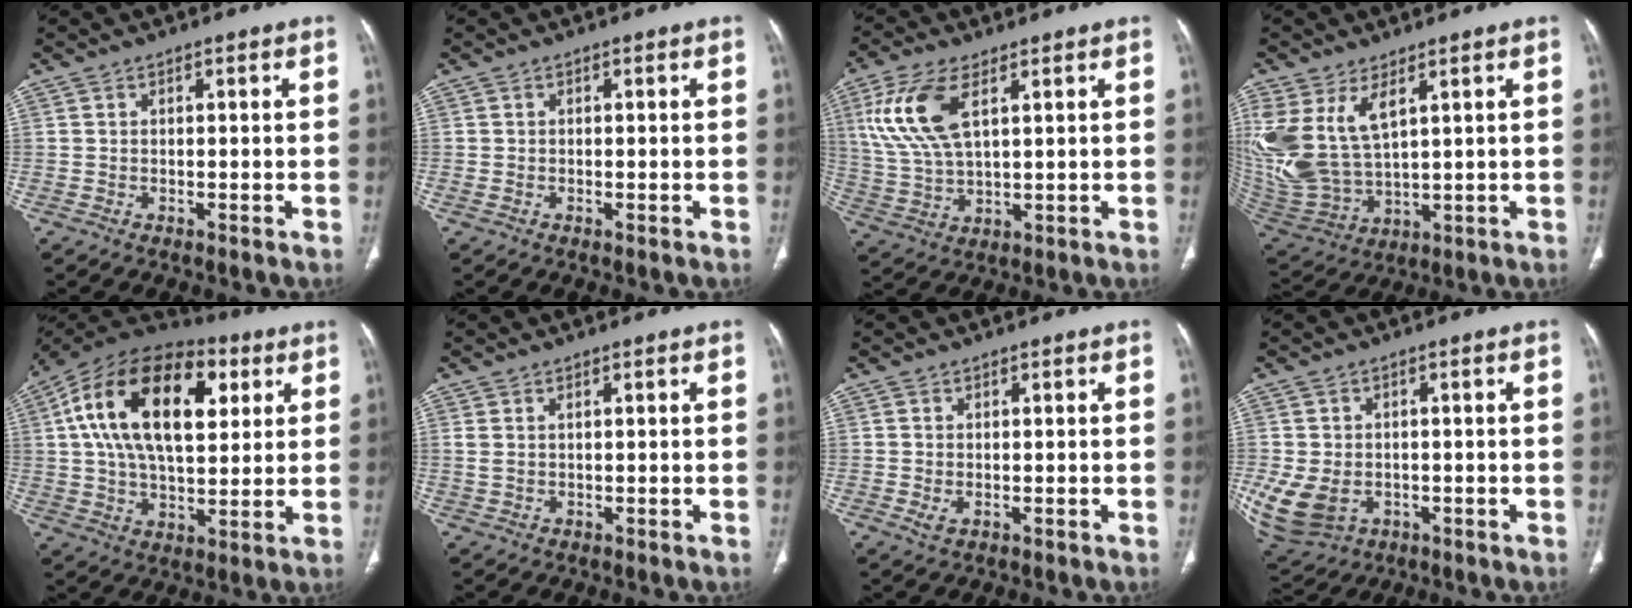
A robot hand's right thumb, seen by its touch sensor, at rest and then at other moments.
{"total": 0.7, "force": [-0.2, 0.4, 0.5], "torque": [-0.011, 0.001, 0.000]}
{"total": 12.4, "force": [4.6, 5.6, 10.1], "torque": [-0.225, -0.008, 0.098]}
{"total": 16.1, "force": [6.1, 8.5, 12.2], "torque": [-0.267, -0.026, 0.142]}
{"total": 24.9, "force": [6.9, 13.5, 19.7], "torque": [-0.340, 0.012, 0.109]}
{"total": 1.5, "force": [0.7, 0.7, 1.2], "torque": [-0.033, 0.009, 0.025]}
{"total": 1.6, "force": [-0.3, 1.0, 1.2], "torque": [-0.029, -0.004, -0.003]}
{"total": 11.7, "force": [-2.6, 8.9, 7.2], "torque": [-0.168, -0.004, -0.025]}